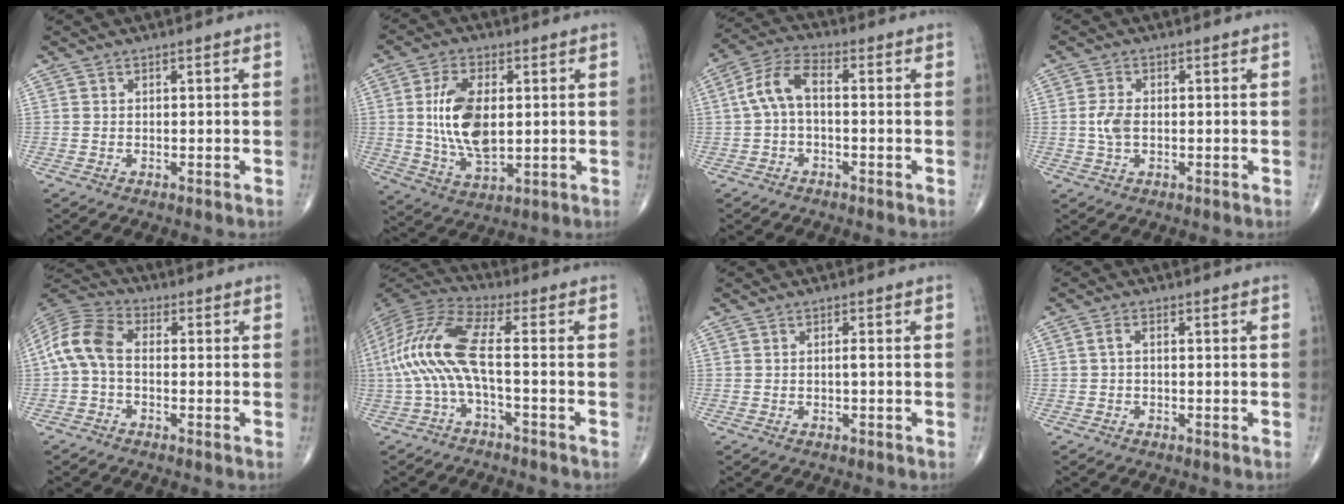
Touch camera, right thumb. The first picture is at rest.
{"total": 12.6, "force": [1.2, 6.6, 10.7], "torque": [-0.198, -0.008, 0.029]}
{"total": 7.4, "force": [-0.2, 3.7, 6.4], "torque": [-0.132, 0.029, -0.013]}
{"total": 3.6, "force": [-0.2, 2.0, 2.9], "torque": [-0.066, 0.004, -0.006]}
{"total": 8.9, "force": [-0.5, 5.5, 6.9], "torque": [-0.143, 0.027, -0.025]}
{"total": 13.6, "force": [-1.8, 3.5, 13.0], "torque": [-0.302, 0.046, -0.042]}
{"total": 0.5, "force": [-0.1, 0.0, 0.5], "torque": [-0.012, -0.001, -0.002]}
{"total": 1.4, "force": [-0.1, 0.7, 1.2], "torque": [-0.024, 0.007, -0.003]}